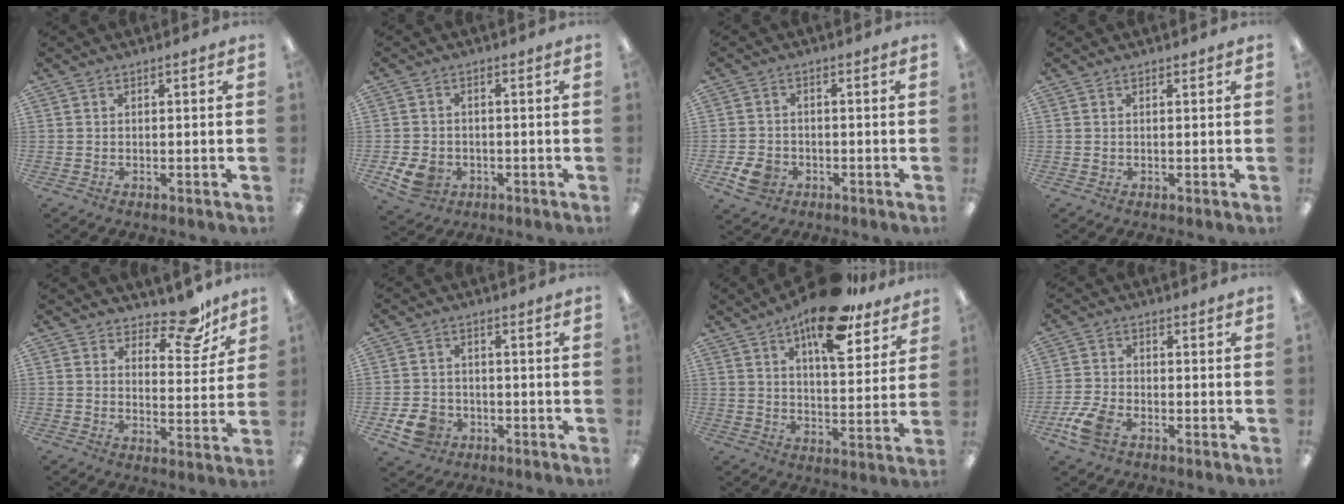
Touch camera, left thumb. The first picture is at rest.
{"total": 6.1, "force": [-2.2, 5.0, 2.7], "torque": [-0.053, 0.010, -0.038]}
{"total": 5.3, "force": [-2.4, 4.2, 2.2], "torque": [-0.036, 0.010, -0.043]}
{"total": 1.0, "force": [0.4, 0.9, 0.1], "torque": [-0.003, 0.005, 0.007]}
{"total": 11.1, "force": [8.9, 4.6, 5.0], "torque": [-0.062, -0.060, 0.156]}
{"total": 6.5, "force": [-3.0, 5.2, 2.6], "torque": [-0.049, 0.017, -0.054]}
{"total": 16.4, "force": [11.4, 6.0, 10.2], "torque": [-0.153, -0.057, 0.188]}
{"total": 7.0, "force": [-3.7, 4.1, 4.2], "torque": [-0.092, 0.013, -0.069]}